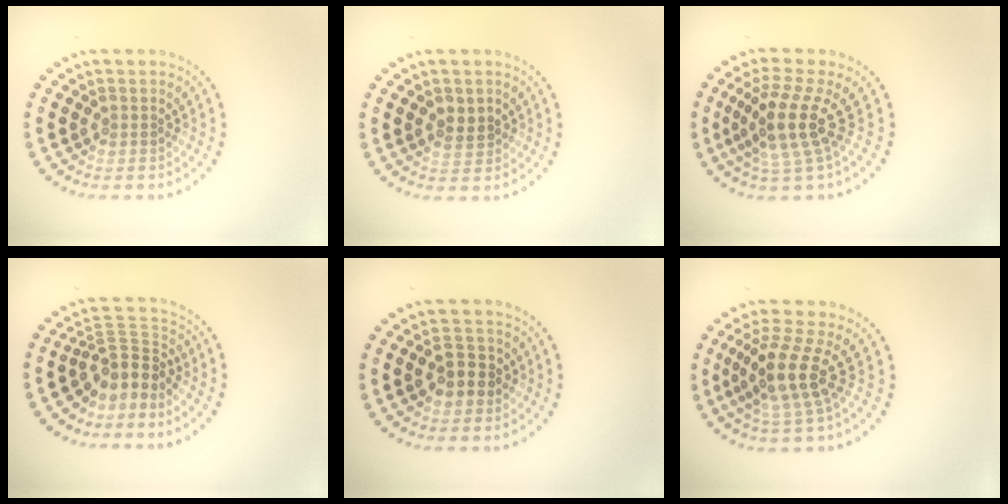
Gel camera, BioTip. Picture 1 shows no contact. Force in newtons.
{"total": 2.0, "press": 2.0, "slide": 0.3}
{"total": 4.1, "press": 2.9, "slide": 2.9}
{"total": 3.4, "press": 2.6, "slide": 2.2}
{"total": 2.9, "press": 2.9, "slide": 0.4}
{"total": 4.3, "press": 3.1, "slide": 3.0}